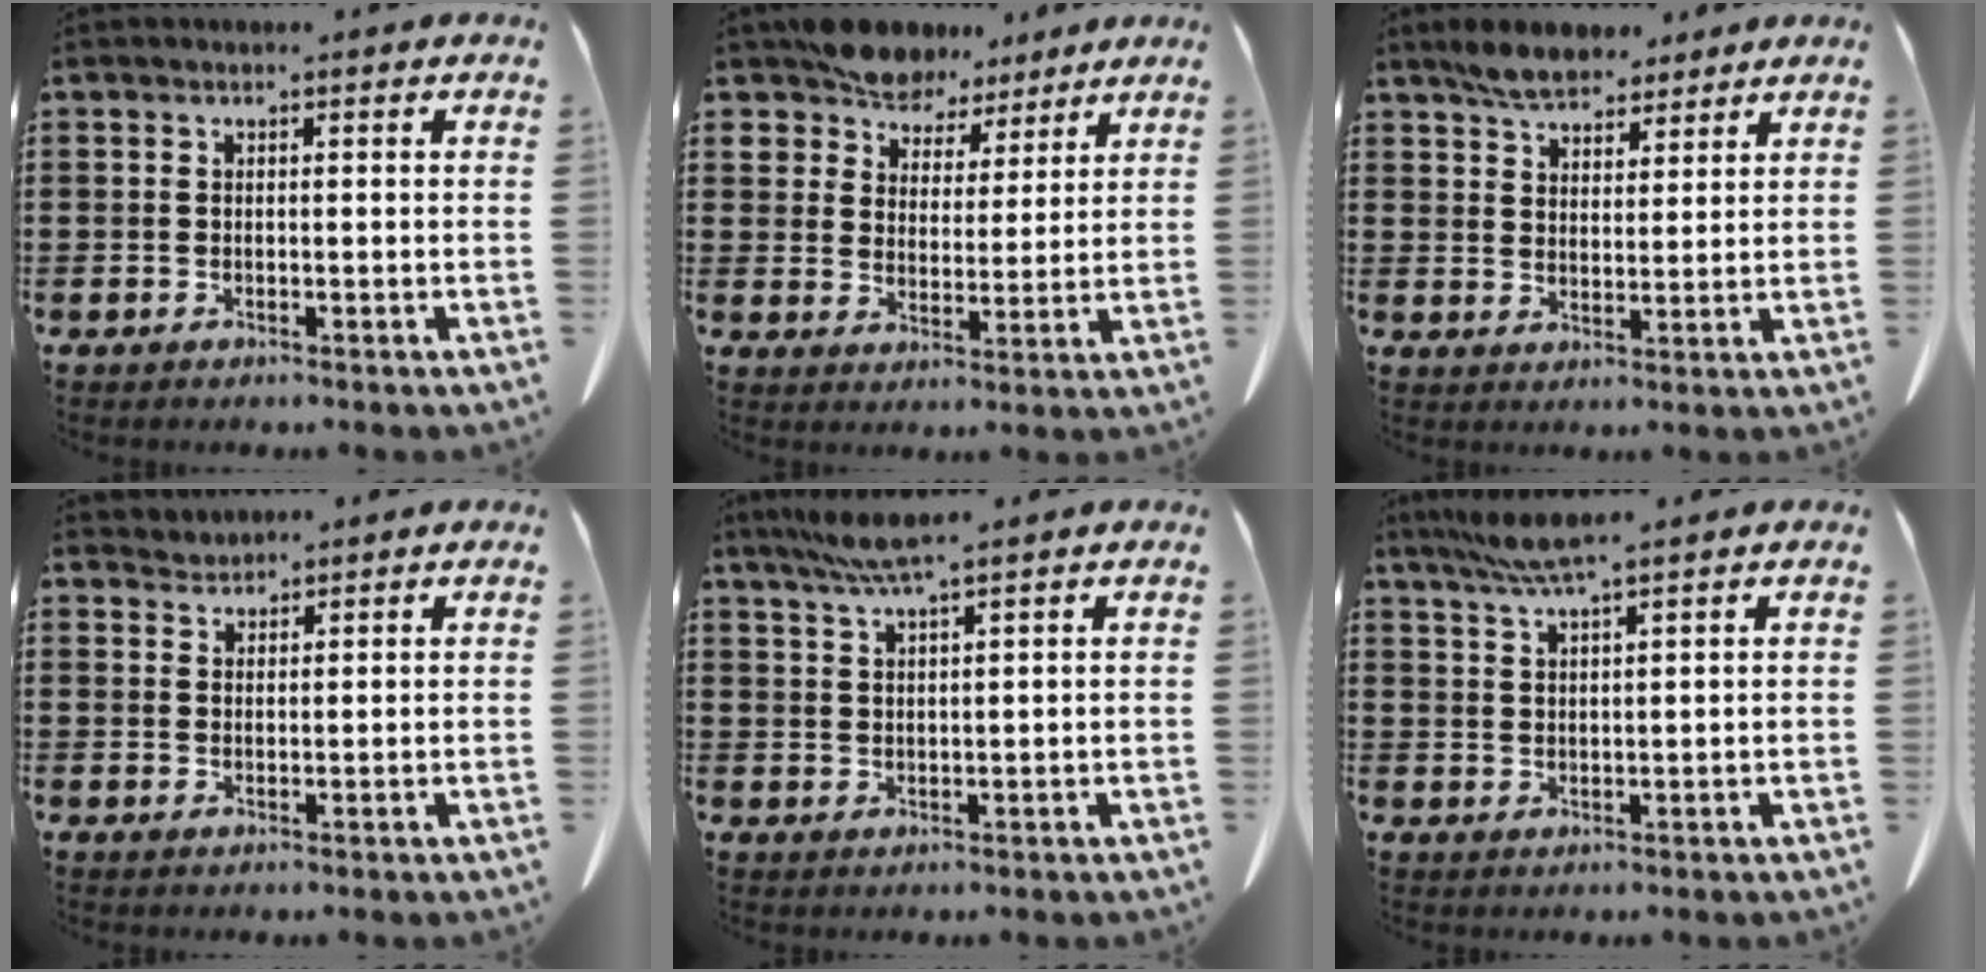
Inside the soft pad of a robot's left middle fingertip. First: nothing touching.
{"total": 7.0, "force": [6.5, 2.7, 0.4], "torque": [-0.045, -0.028, 0.125]}
{"total": 5.5, "force": [4.8, 2.1, 1.7], "torque": [-0.048, -0.002, 0.091]}
{"total": 1.6, "force": [1.6, 0.1, -0.3], "torque": [0.002, 0.000, 0.032]}
{"total": 4.7, "force": [3.6, -0.2, 3.1], "torque": [-0.068, -0.003, 0.065]}
{"total": 4.6, "force": [3.6, -0.2, 2.8], "torque": [-0.065, -0.004, 0.066]}